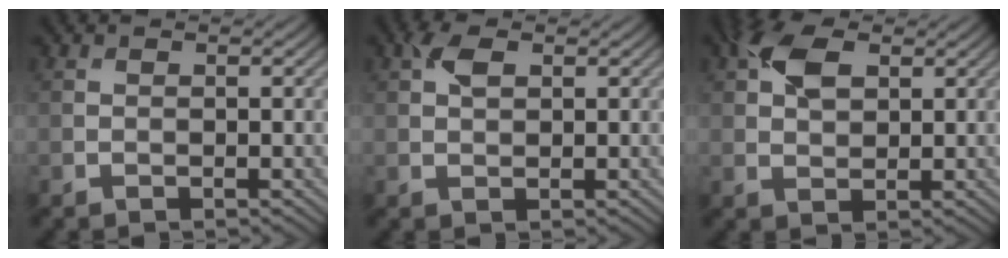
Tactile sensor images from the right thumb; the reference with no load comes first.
{"total": 2.7, "force": [1.1, 1.5, 1.9], "torque": [-0.044, 0.006, 0.018]}
{"total": 5.6, "force": [2.2, 3.3, 3.9], "torque": [-0.085, 0.008, 0.036]}